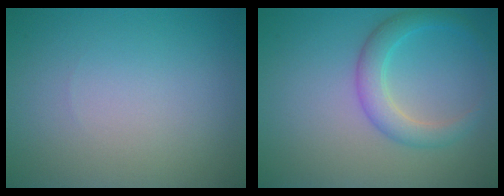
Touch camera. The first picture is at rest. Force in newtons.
{"total": 3.0, "press": 3.0, "slide": 0.2}